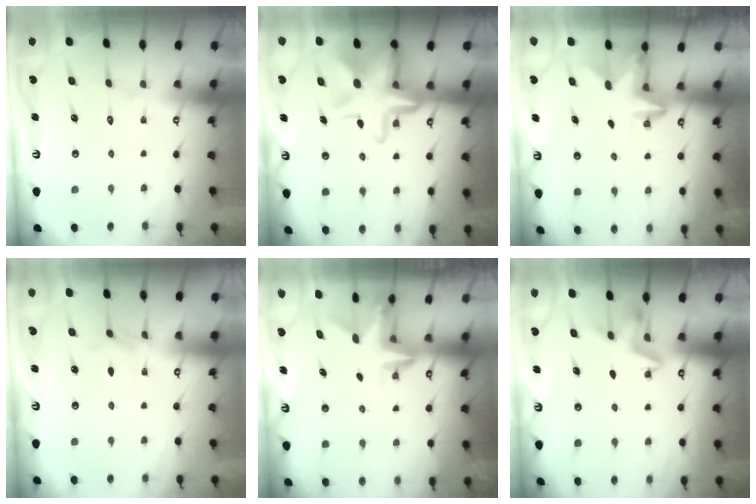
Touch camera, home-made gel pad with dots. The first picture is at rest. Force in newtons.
{"total": 15.0, "press": 14.8, "slide": 2.7}
{"total": 2.5, "press": 2.4, "slide": 0.5}
{"total": 2.8, "press": 2.8, "slide": 0.5}
{"total": 2.8, "press": 2.8, "slide": 0.1}
{"total": 4.1, "press": 4.1, "slide": 0.8}